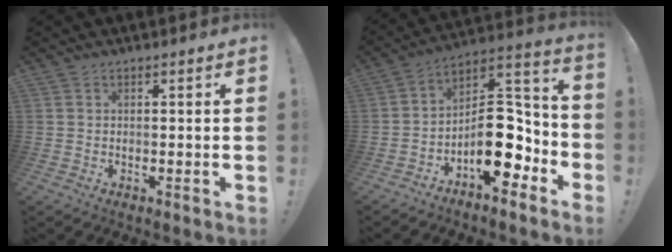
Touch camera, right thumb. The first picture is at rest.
{"total": 16.8, "force": [-5.6, 9.6, 12.5], "torque": [-0.164, 0.036, -0.074]}